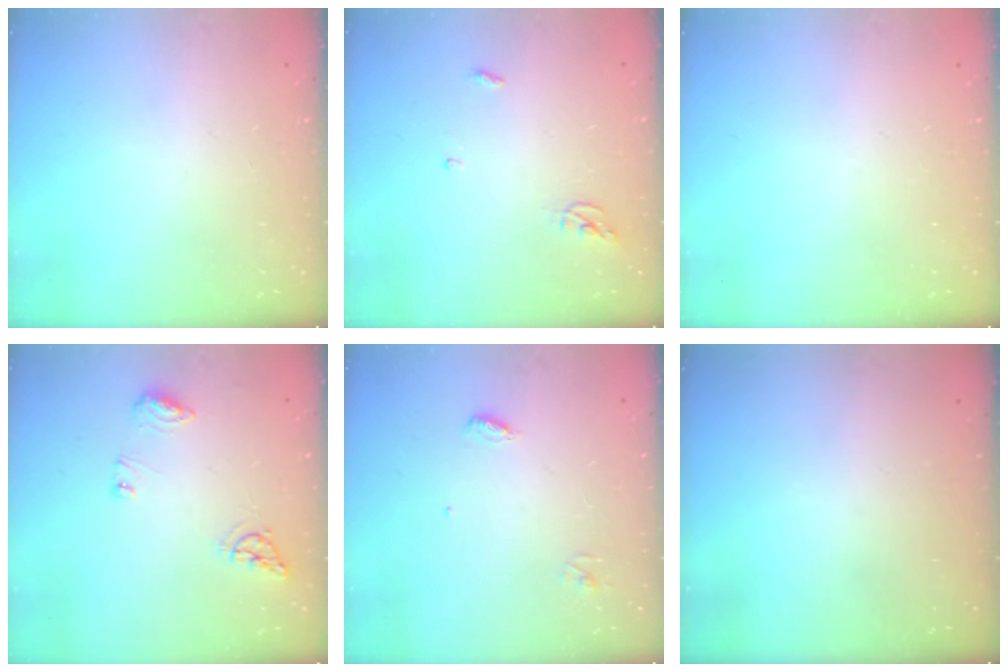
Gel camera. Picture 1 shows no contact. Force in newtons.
{"total": 3.8, "press": 3.8, "slide": 0.4}
{"total": 0.0}
{"total": 7.5, "press": 7.4, "slide": 0.8}
{"total": 3.8, "press": 3.8, "slide": 0.3}
{"total": 0.0}